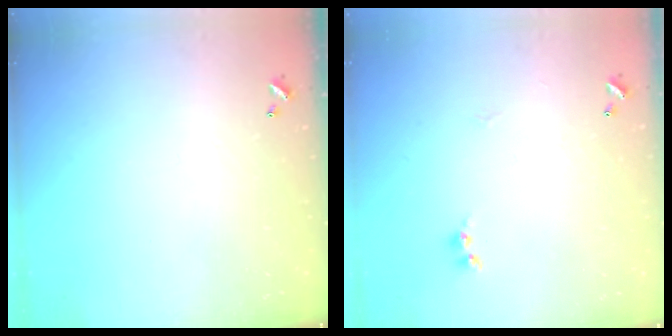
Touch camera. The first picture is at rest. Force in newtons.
{"total": 1.6, "press": 1.6, "slide": 0.2}